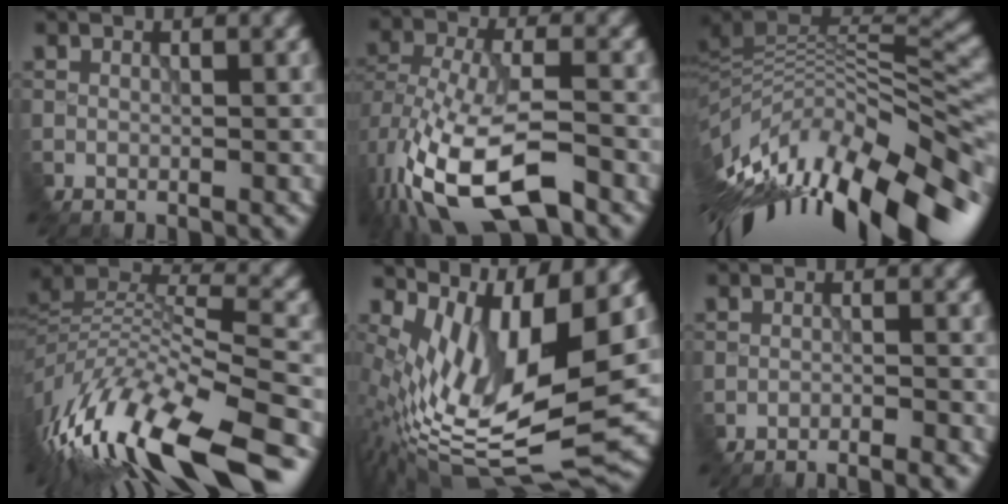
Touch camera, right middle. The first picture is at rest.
{"total": 10.1, "force": [-4.3, 4.7, 7.9], "torque": [-0.186, -0.015, -0.079]}
{"total": 14.5, "force": [-6.9, 5.4, 11.6], "torque": [-0.221, -0.002, -0.109]}
{"total": 13.7, "force": [-8.1, 4.4, 10.2], "torque": [-0.244, 0.008, -0.145]}
{"total": 12.3, "force": [3.9, 4.0, 10.9], "torque": [-0.232, -0.012, 0.084]}
{"total": 4.6, "force": [-4.6, 0.4, 0.3], "torque": [-0.011, 0.005, -0.062]}